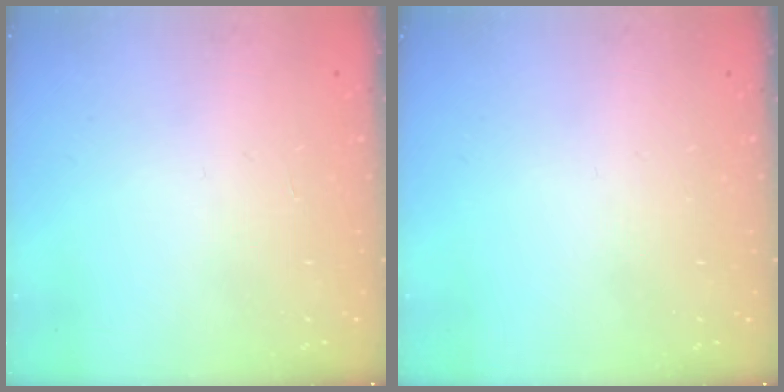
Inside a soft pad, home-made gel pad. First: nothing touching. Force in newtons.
{"total": 0.0}